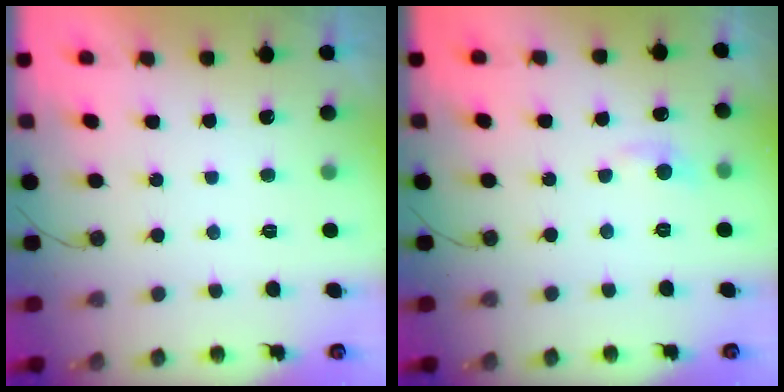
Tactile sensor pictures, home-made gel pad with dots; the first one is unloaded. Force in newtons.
{"total": 5.9, "press": 5.9, "slide": 0.9}